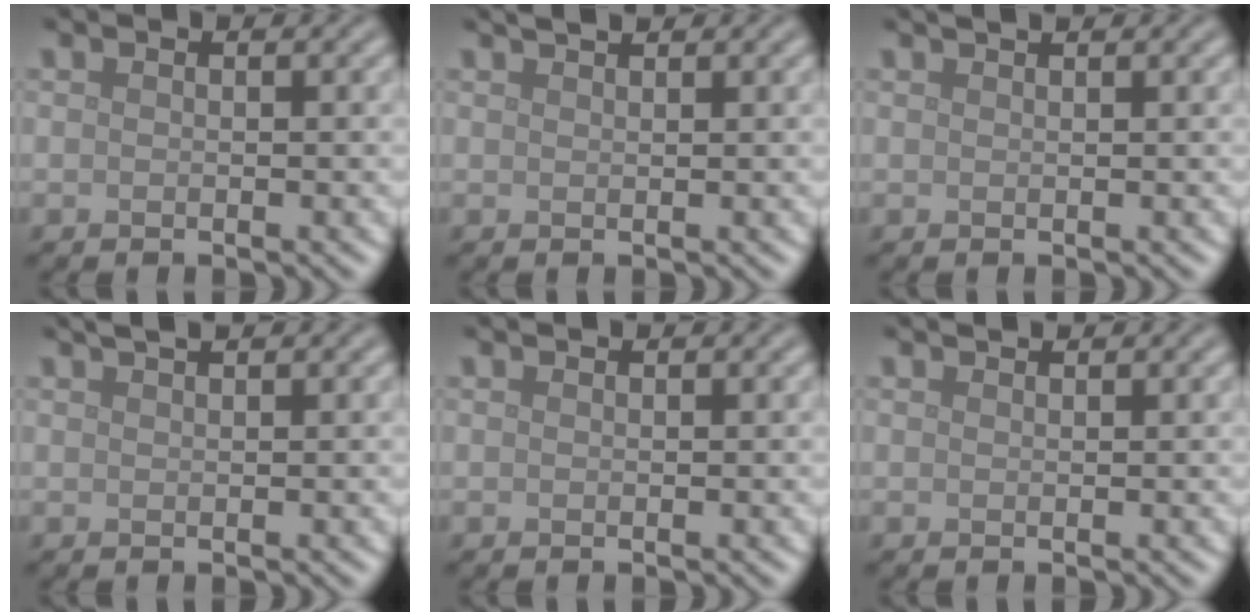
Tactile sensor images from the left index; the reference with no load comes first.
{"total": 1.2, "force": [1.0, 0.2, 0.5], "torque": [-0.006, 0.001, 0.016]}
{"total": 0.9, "force": [0.8, 0.2, 0.4], "torque": [-0.005, -0.002, 0.008]}
{"total": 1.3, "force": [1.0, 0.3, 0.8], "torque": [-0.006, 0.001, 0.012]}
{"total": 0.0}
{"total": 0.6, "force": [0.6, 0.1, 0.1], "torque": [-0.004, -0.002, 0.010]}